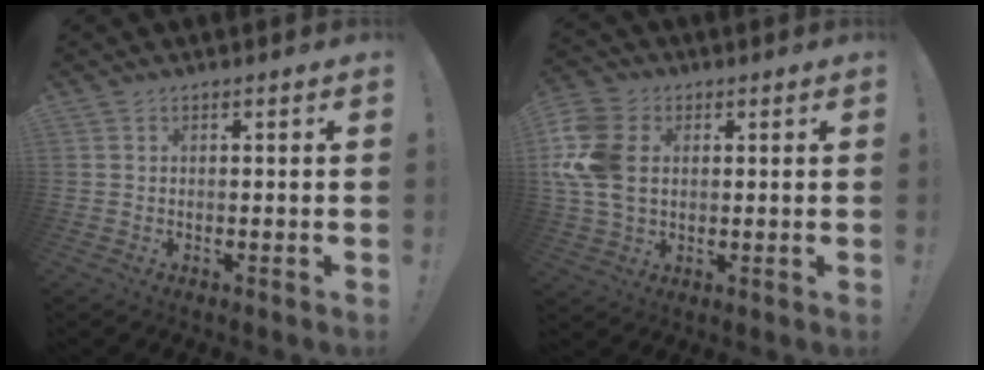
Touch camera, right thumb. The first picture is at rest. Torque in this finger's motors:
{"motor_torque": [0.43, 0.43, 0.61, 0.61, 0.07]}